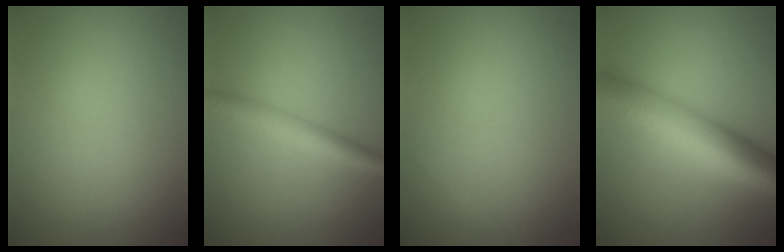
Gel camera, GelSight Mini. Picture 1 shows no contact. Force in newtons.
{"total": 2.6, "press": 2.6, "slide": 0.1}
{"total": 0.6, "press": 0.6, "slide": 0.0}
{"total": 10.1, "press": 10.1, "slide": 0.1}